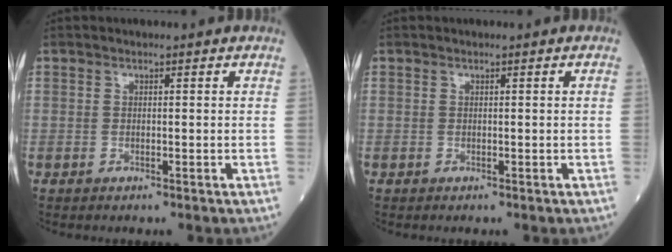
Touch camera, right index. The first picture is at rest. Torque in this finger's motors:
{"motor_torque": [0.00, 0.01, 0.00, 0.01]}